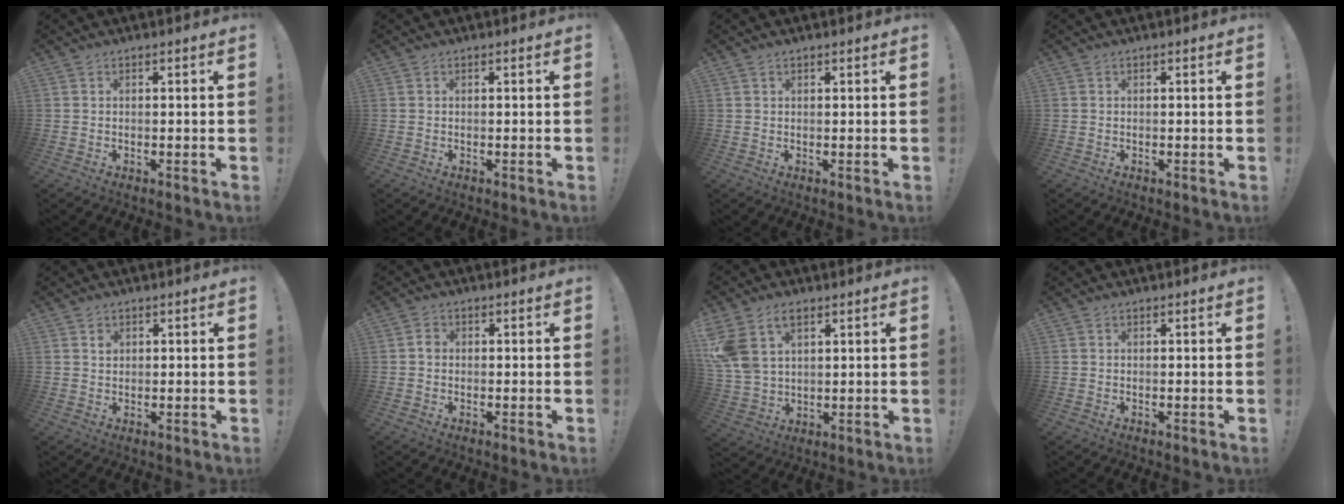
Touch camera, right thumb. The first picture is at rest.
{"total": 0.0}
{"total": 0.6, "force": [0.6, 0.1, 0.2], "torque": [0.004, -0.003, 0.010]}
{"total": 0.0}
{"total": 1.4, "force": [0.8, 1.1, 0.4], "torque": [0.002, -0.002, 0.012]}
{"total": 1.6, "force": [-0.4, 1.4, 0.8], "torque": [-0.006, 0.004, -0.009]}
{"total": 11.1, "force": [5.4, 7.3, 6.4], "torque": [-0.129, -0.016, 0.108]}
{"total": 0.0}